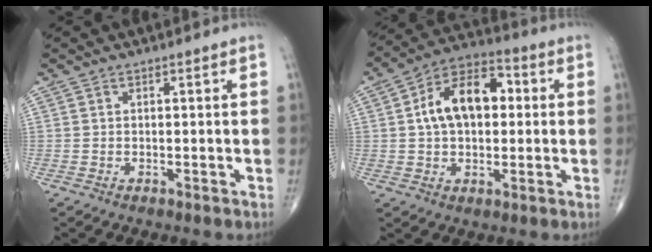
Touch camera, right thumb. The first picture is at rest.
{"total": 13.7, "force": [1.8, 8.5, 10.6], "torque": [-0.157, 0.027, 0.020]}